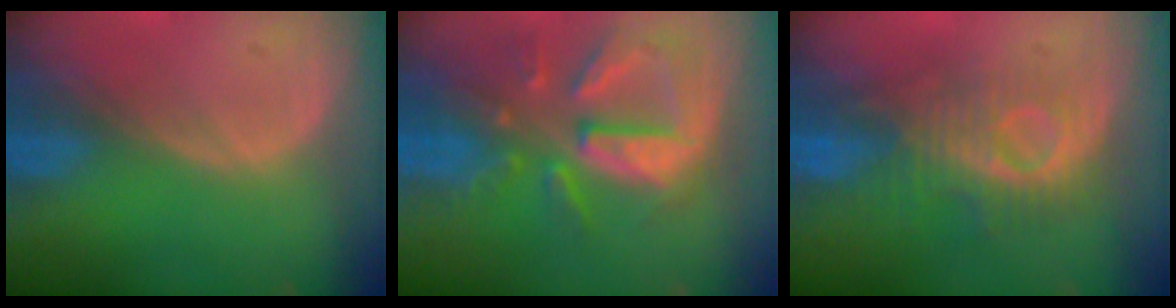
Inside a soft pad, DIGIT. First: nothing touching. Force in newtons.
{"total": 10.8, "press": 9.5, "slide": 5.2}
{"total": 8.8, "press": 8.3, "slide": 2.8}